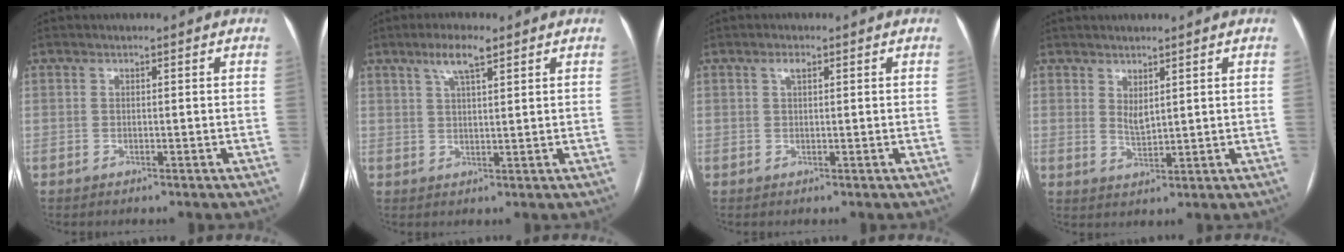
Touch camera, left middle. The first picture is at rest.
{"total": 4.8, "force": [3.0, 0.7, 3.6], "torque": [-0.073, 0.008, 0.055]}
{"total": 1.4, "force": [0.7, 0.5, 1.0], "torque": [-0.023, 0.006, 0.012]}
{"total": 2.5, "force": [1.4, 0.8, 1.8], "torque": [-0.039, -0.008, 0.036]}